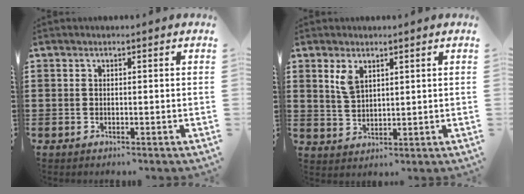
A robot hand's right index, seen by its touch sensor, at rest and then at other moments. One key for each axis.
{"total": 3.4, "fx": 2.0, "fy": 1.7, "fz": 2.1, "tx": -0.048, "ty": 0.005, "tz": 0.036}